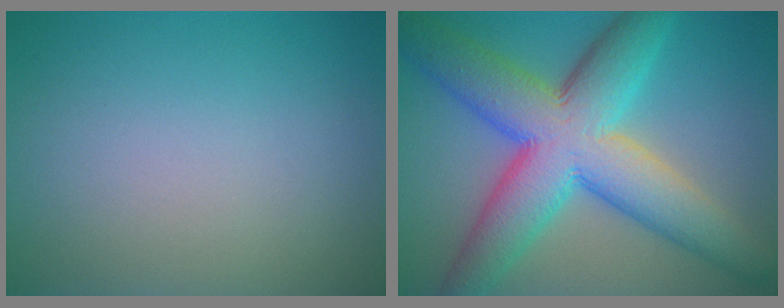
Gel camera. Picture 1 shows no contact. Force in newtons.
{"total": 12.0, "press": 12.0, "slide": 0.3}